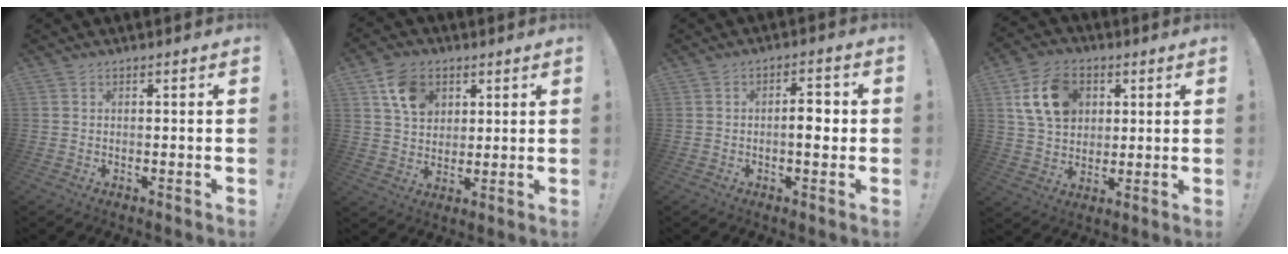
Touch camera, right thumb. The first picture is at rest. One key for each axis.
{"total": 10.7, "fx": 5.1, "fy": 8.1, "fz": 4.9, "tx": -0.069, "ty": -0.017, "tz": 0.099}
{"total": 5.7, "fx": -0.6, "fy": 2.4, "fz": 5.1, "tx": -0.067, "ty": 0.005, "tz": -0.017}
{"total": 15.6, "fx": 5.4, "fy": 11.4, "fz": 9.0, "tx": -0.151, "ty": -0.010, "tz": 0.107}